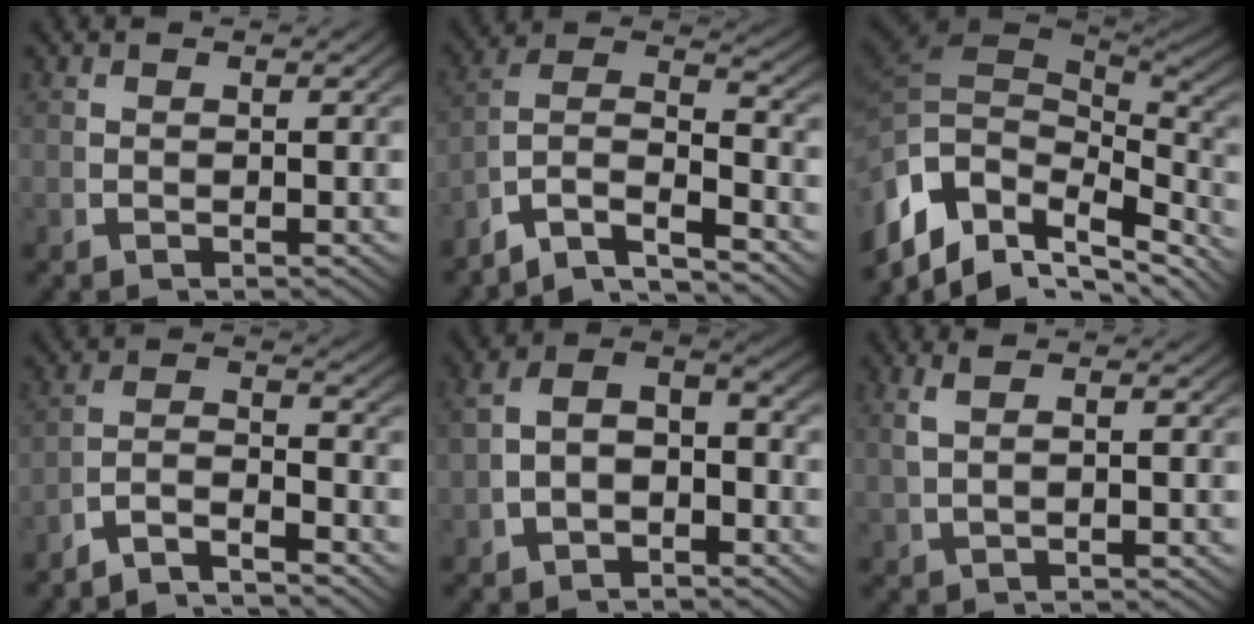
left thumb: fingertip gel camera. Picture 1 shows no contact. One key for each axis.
{"total": 11.3, "fx": -2.7, "fy": 8.4, "fz": 7.0, "tx": -0.158, "ty": -0.040, "tz": -0.050}
{"total": 12.4, "fx": -2.0, "fy": 8.3, "fz": 8.9, "tx": -0.161, "ty": -0.038, "tz": -0.010}
{"total": 5.5, "fx": -3.7, "fy": 2.6, "fz": 3.2, "tx": -0.053, "ty": -0.023, "tz": -0.064}
{"total": 6.4, "fx": -0.5, "fy": 4.5, "fz": 4.4, "tx": -0.077, "ty": -0.005, "tz": -0.009}
{"total": 2.2, "fx": 0.9, "fy": 0.5, "fz": 2.0, "tx": -0.041, "ty": 0.011, "tz": 0.020}